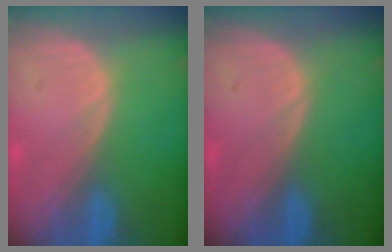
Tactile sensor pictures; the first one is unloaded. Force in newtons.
{"total": 0.0}